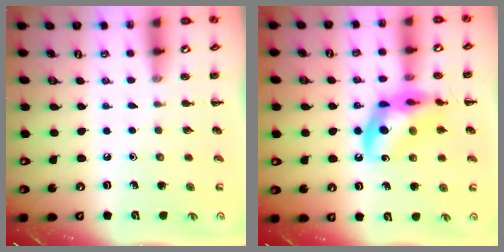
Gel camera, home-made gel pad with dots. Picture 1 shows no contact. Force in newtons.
{"total": 15.2, "press": 14.8, "slide": 3.4}